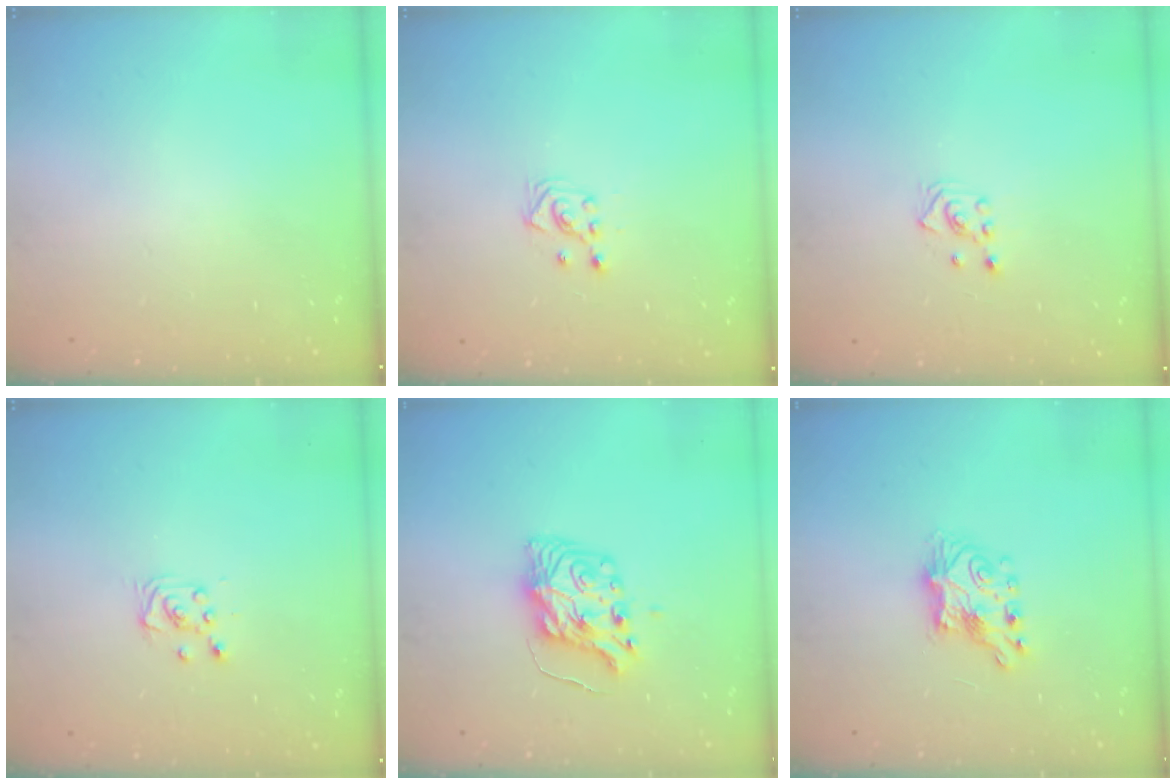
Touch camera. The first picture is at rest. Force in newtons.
{"total": 3.0, "press": 2.8, "slide": 1.0}
{"total": 2.5, "press": 2.3, "slide": 1.0}
{"total": 3.4, "press": 3.4, "slide": 0.4}
{"total": 8.4, "press": 8.3, "slide": 0.5}
{"total": 7.2, "press": 7.2, "slide": 0.4}